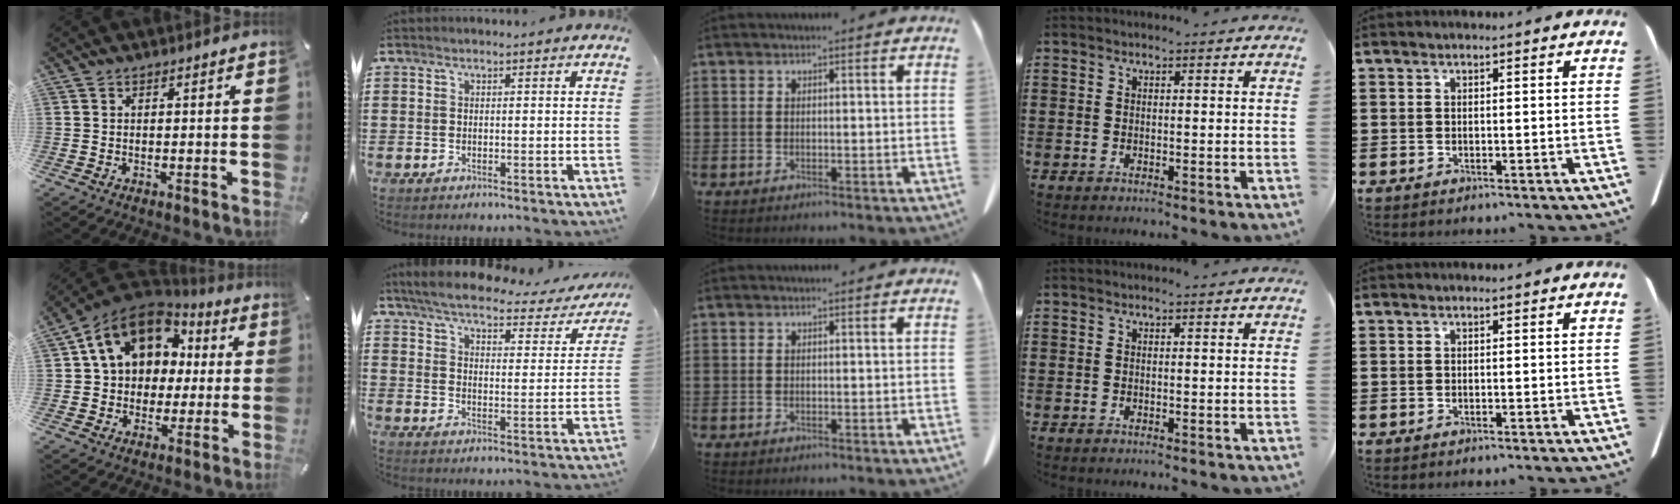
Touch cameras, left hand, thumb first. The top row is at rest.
{"thumb": {"total": 15.3, "force": [5.1, 12.4, 7.4], "torque": [-0.135, -0.011, 0.099]}, "index": {"total": 5.1, "force": [4.6, 0.6, 2.2], "torque": [-0.067, -0.028, 0.073]}}